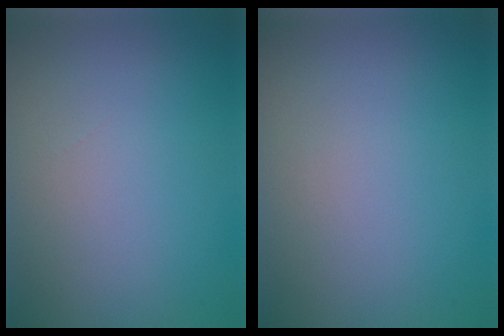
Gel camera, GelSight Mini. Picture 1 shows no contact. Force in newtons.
{"total": 0.0}